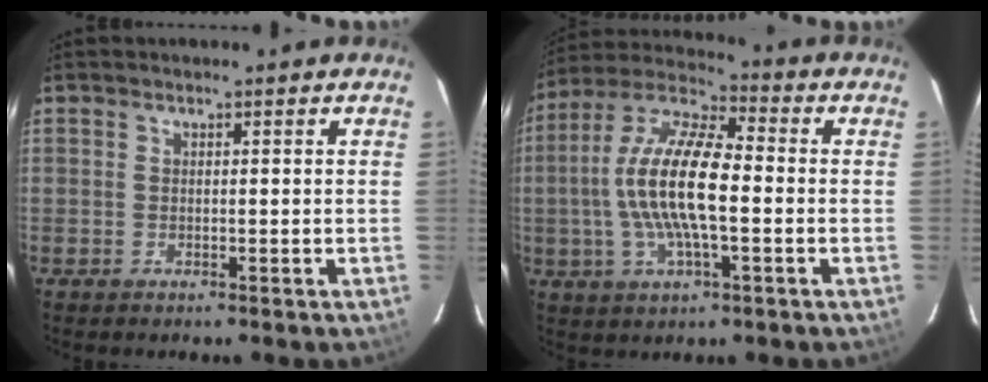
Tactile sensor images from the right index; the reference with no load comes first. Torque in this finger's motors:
{"motor_torque": [1.46, -0.68, 1.06, 0.21]}